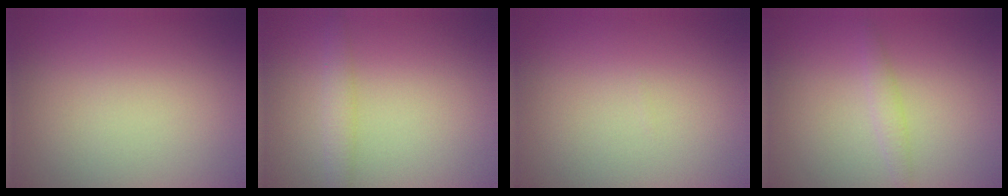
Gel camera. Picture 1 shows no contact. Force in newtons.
{"total": 1.8, "press": 1.8, "slide": 0.1}
{"total": 0.0}
{"total": 1.4, "press": 1.4, "slide": 0.1}